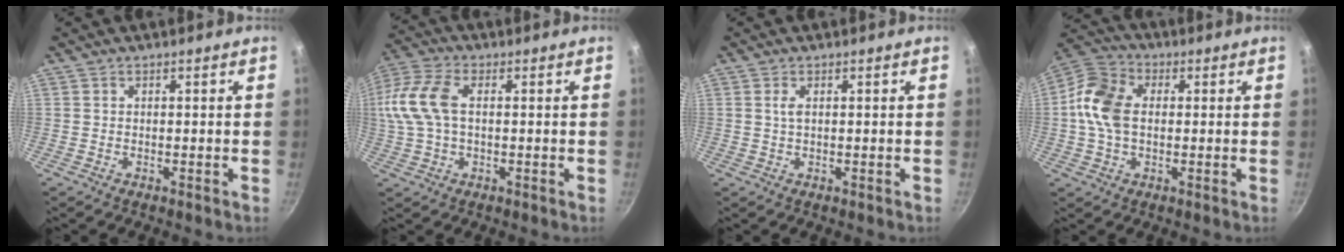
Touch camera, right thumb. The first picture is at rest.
{"total": 14.6, "force": [1.8, 8.9, 11.4], "torque": [-0.259, 0.025, 0.022]}
{"total": 1.4, "force": [0.4, 0.6, 1.2], "torque": [-0.024, 0.000, 0.007]}
{"total": 11.2, "force": [0.5, 7.8, 8.1], "torque": [-0.141, 0.021, -0.008]}